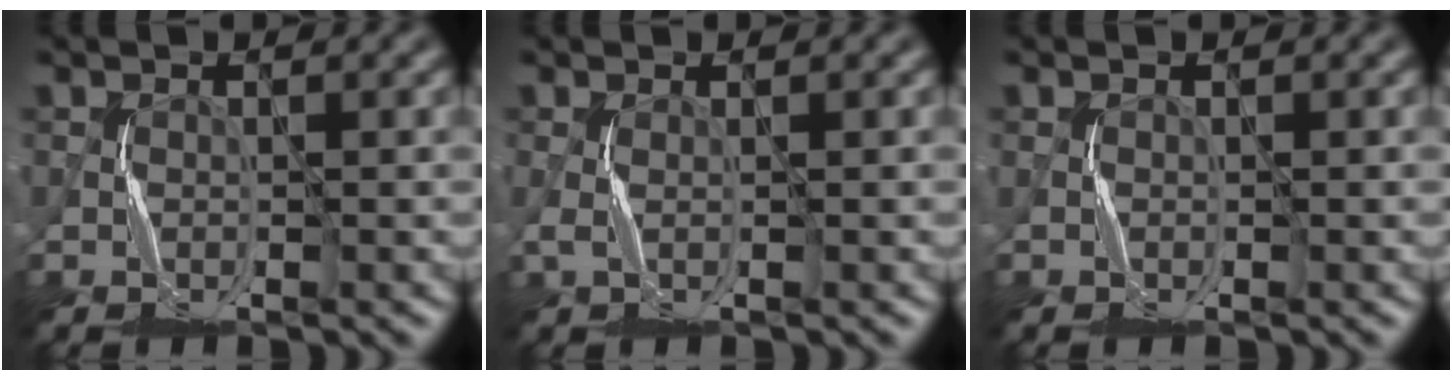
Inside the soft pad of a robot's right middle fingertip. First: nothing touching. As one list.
[{"total": 0.7, "force": [0.1, 0.1, 0.6], "torque": [-0.018, 0.002, 0.004]}, {"total": 0.0}]